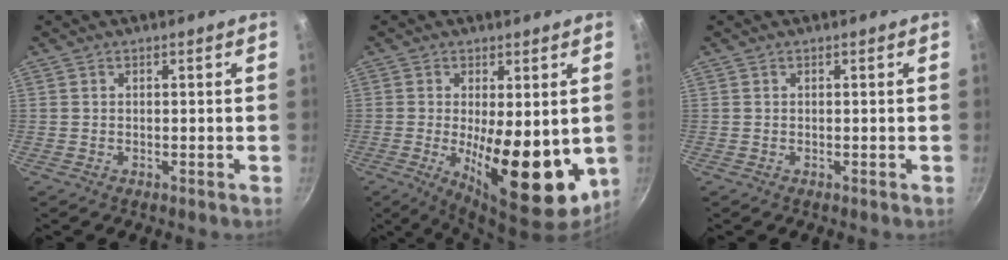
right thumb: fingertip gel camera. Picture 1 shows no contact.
{"total": 16.2, "force": [-1.8, 6.1, 14.9], "torque": [-0.195, -0.021, -0.014]}
{"total": 0.0}